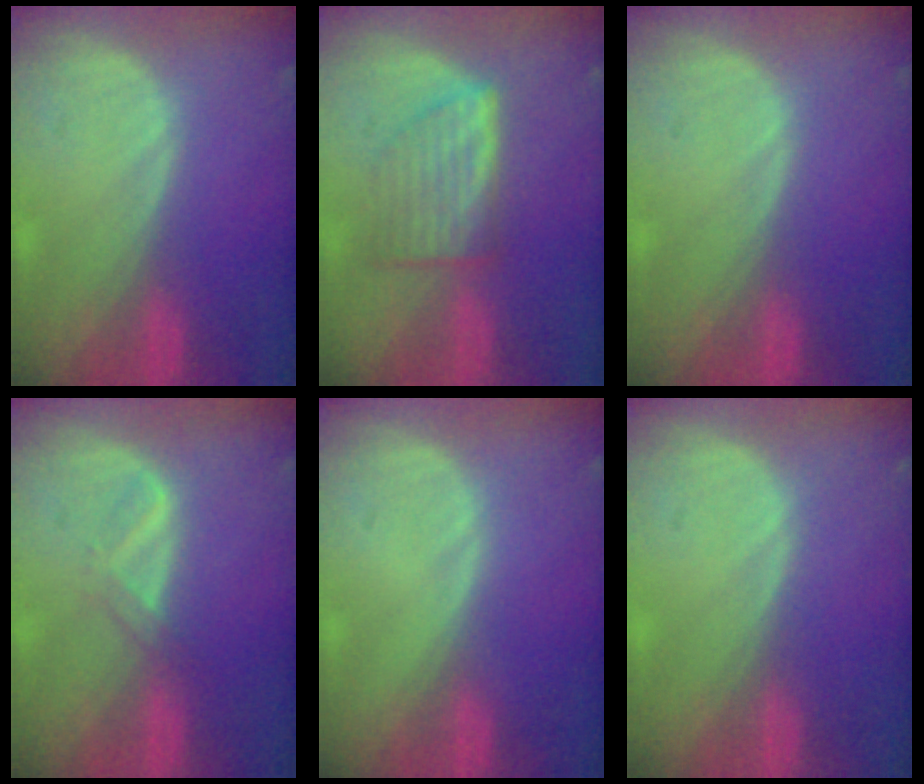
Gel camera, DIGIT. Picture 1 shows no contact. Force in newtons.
{"total": 6.3, "press": 6.0, "slide": 1.7}
{"total": 0.0}
{"total": 2.1, "press": 2.1, "slide": 0.2}
{"total": 0.0}
{"total": 0.6, "press": 0.2, "slide": 0.5}